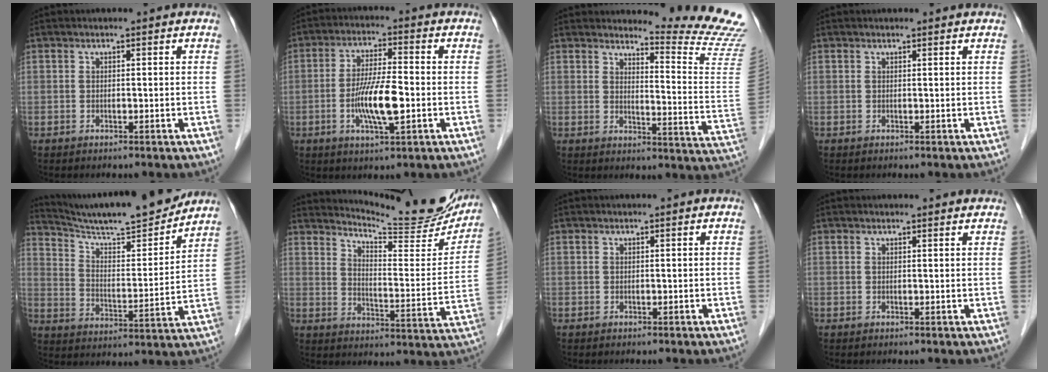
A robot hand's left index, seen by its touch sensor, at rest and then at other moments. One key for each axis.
{"total": 8.6, "fx": -2.3, "fy": 1.3, "fz": 8.1, "tx": -0.158, "ty": -0.011, "tz": -0.046}
{"total": 12.2, "fx": 11.9, "fy": -2.5, "fz": 1.3, "tx": -0.023, "ty": -0.136, "tz": 0.130}
{"total": 0.7, "fx": 0.7, "fy": 0.1, "fz": 0.0, "tx": -0.009, "ty": -0.001, "tz": 0.003}
{"total": 17.7, "fx": 16.4, "fy": 0.4, "fz": 6.8, "tx": -0.115, "ty": -0.019, "tz": 0.253}
{"total": 18.5, "fx": 17.3, "fy": 1.7, "fz": 6.2, "tx": -0.092, "ty": -0.077, "tz": 0.216}
{"total": 0.0}
{"total": 2.2, "fx": 2.1, "fy": 0.4, "fz": 0.2, "tx": -0.010, "ty": 0.000, "tz": 0.013}